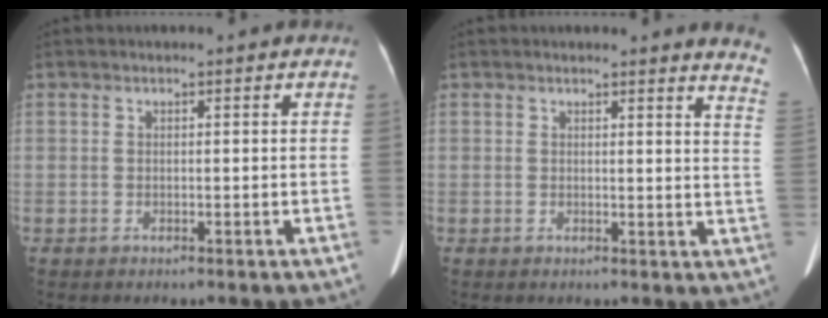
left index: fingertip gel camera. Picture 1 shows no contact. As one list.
[{"total": 6.8, "force": [6.4, -0.4, 2.0], "torque": [-0.016, -0.060, 0.037]}]